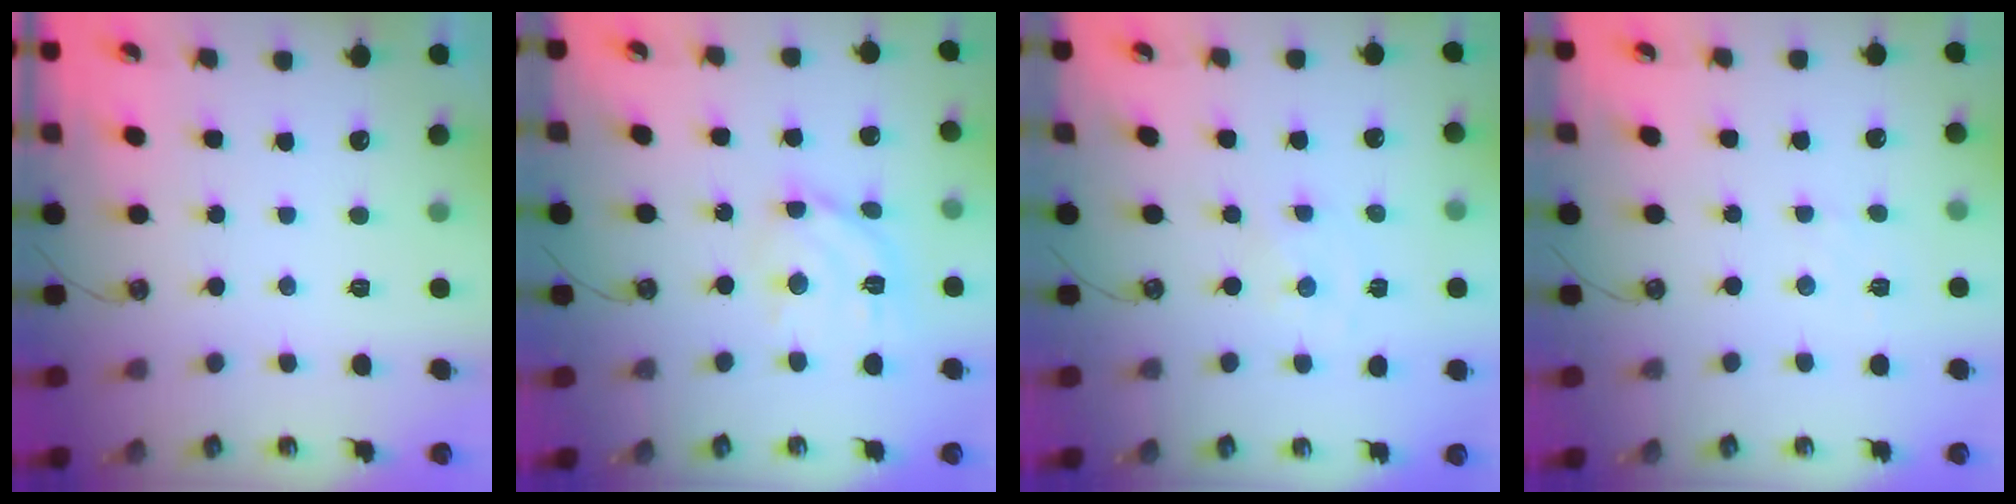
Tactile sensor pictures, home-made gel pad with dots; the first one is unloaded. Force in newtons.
{"total": 13.0, "press": 12.9, "slide": 1.1}
{"total": 0.0}
{"total": 2.8, "press": 2.7, "slide": 0.5}